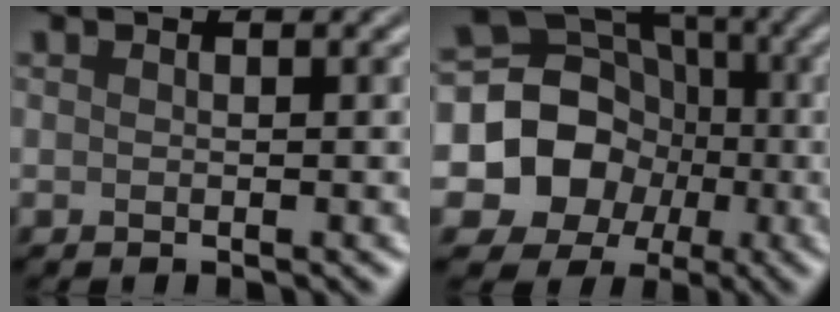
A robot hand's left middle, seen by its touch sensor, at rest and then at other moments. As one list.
[{"total": 14.8, "force": [-1.4, 13.6, 5.6], "torque": [-0.136, 0.027, -0.050]}]